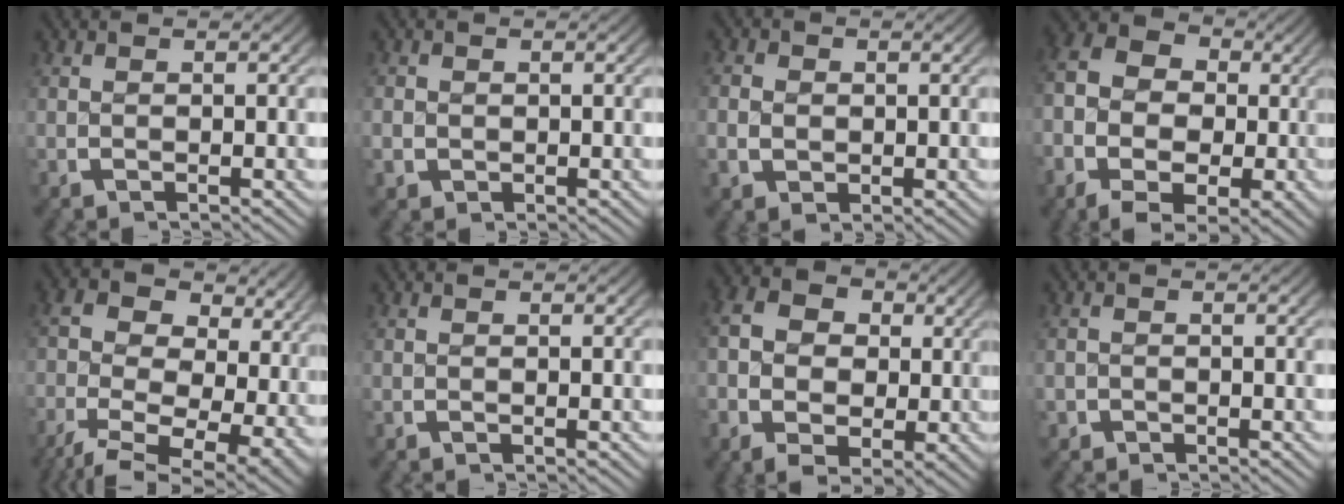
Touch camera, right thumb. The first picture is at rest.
{"total": 1.9, "force": [-0.1, 1.8, 0.5], "torque": [-0.013, -0.005, 0.000]}
{"total": 2.3, "force": [-0.1, 1.9, 1.2], "torque": [-0.026, -0.003, 0.003]}
{"total": 12.8, "force": [0.6, 10.2, 7.8], "torque": [-0.146, -0.015, 0.000]}
{"total": 12.8, "force": [-2.5, 8.6, 9.2], "torque": [-0.169, -0.060, -0.020]}
{"total": 0.0}
{"total": 8.7, "force": [0.6, 6.8, 5.4], "torque": [-0.106, -0.023, 0.012]}
{"total": 1.1, "force": [-0.7, 0.8, -0.1], "torque": [0.002, -0.006, -0.011]}